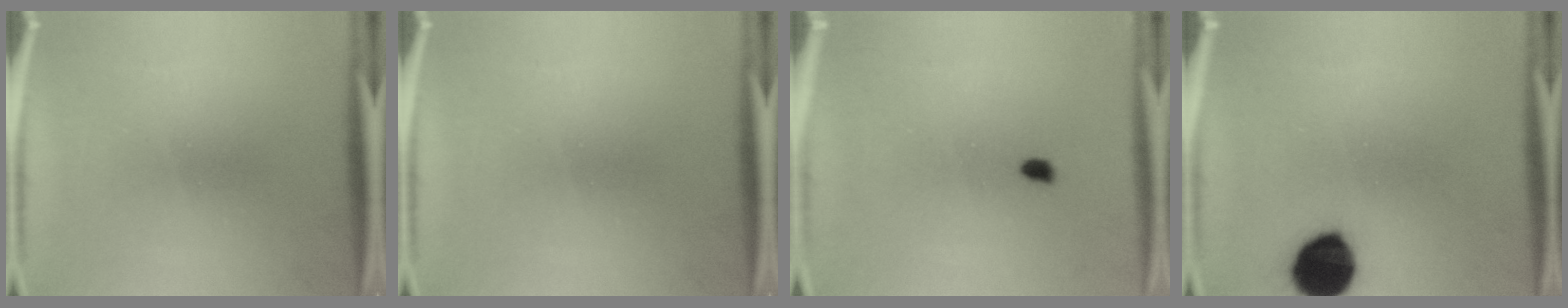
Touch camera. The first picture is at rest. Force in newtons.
{"total": 0.0}
{"total": 0.8}
{"total": 12.8}